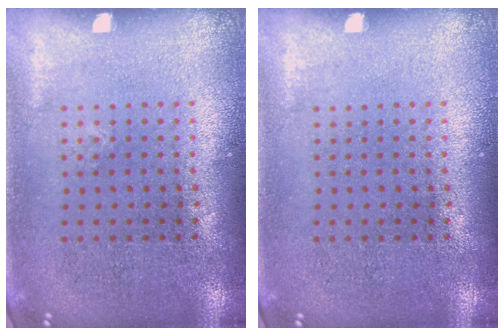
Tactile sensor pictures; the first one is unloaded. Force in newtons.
{"total": 0.0}